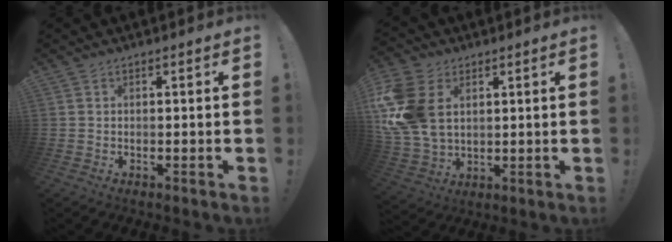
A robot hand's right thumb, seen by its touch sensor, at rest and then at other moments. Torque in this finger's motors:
{"motor_torque": [0.69, 0.81, 1.31, 0.23, 0.38]}